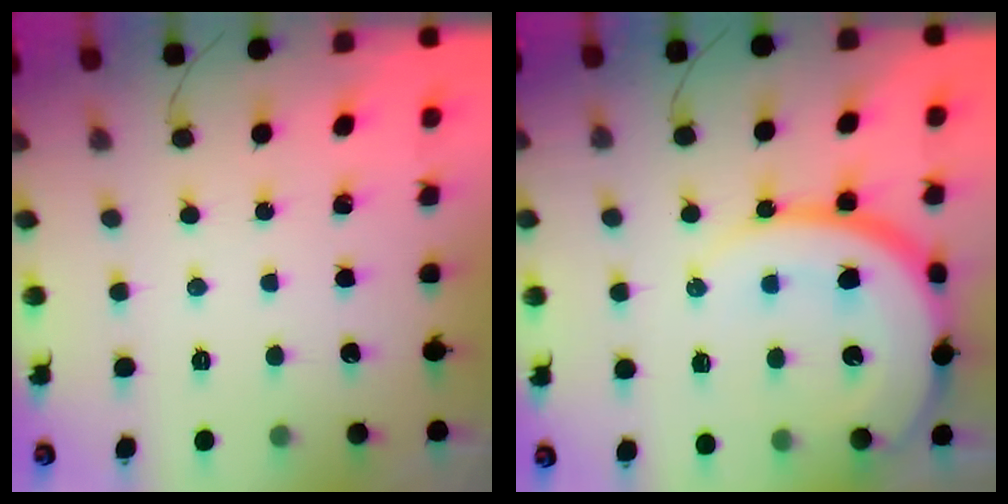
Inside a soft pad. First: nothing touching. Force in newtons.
{"total": 19.6, "press": 19.6, "slide": 1.9}